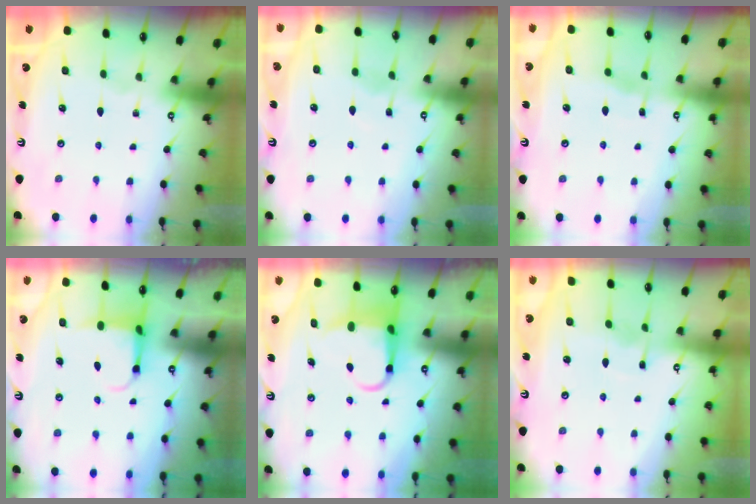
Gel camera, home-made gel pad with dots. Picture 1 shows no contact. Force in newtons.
{"total": 5.3, "press": 5.2, "slide": 0.7}
{"total": 4.9, "press": 4.8, "slide": 0.5}
{"total": 4.0, "press": 3.8, "slide": 1.3}
{"total": 5.4, "press": 5.4, "slide": 0.5}
{"total": 2.8, "press": 2.8, "slide": 0.3}